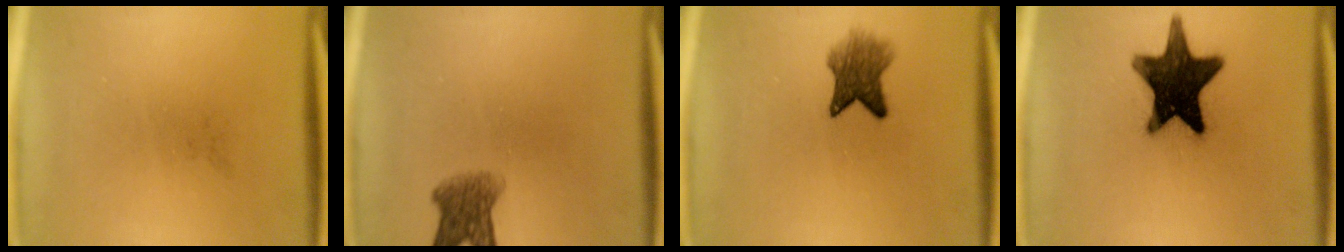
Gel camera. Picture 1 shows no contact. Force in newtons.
{"total": 4.7}
{"total": 5.6}
{"total": 17.2}